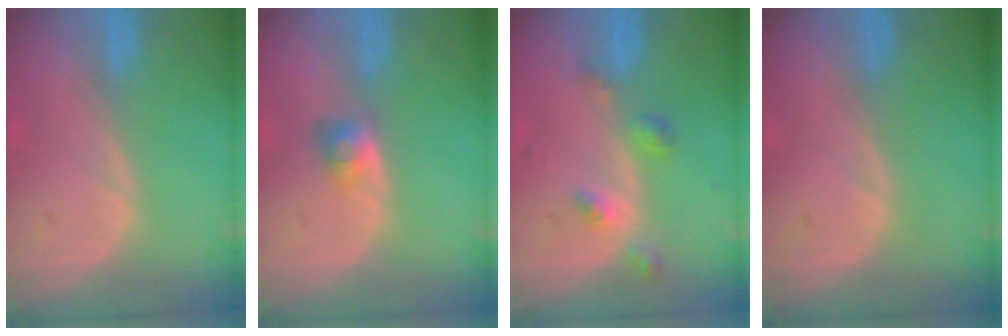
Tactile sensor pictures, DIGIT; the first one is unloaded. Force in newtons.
{"total": 2.9, "press": 2.4, "slide": 1.5}
{"total": 4.4, "press": 3.9, "slide": 2.0}
{"total": 0.0}